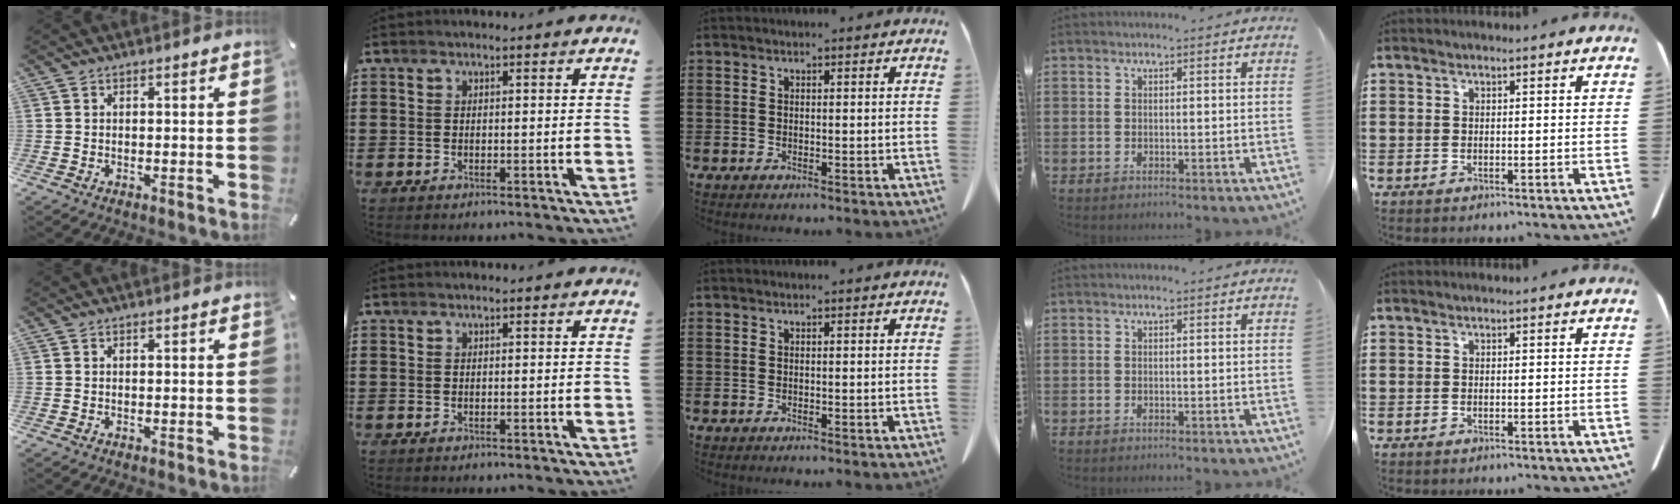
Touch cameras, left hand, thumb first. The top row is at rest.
{}